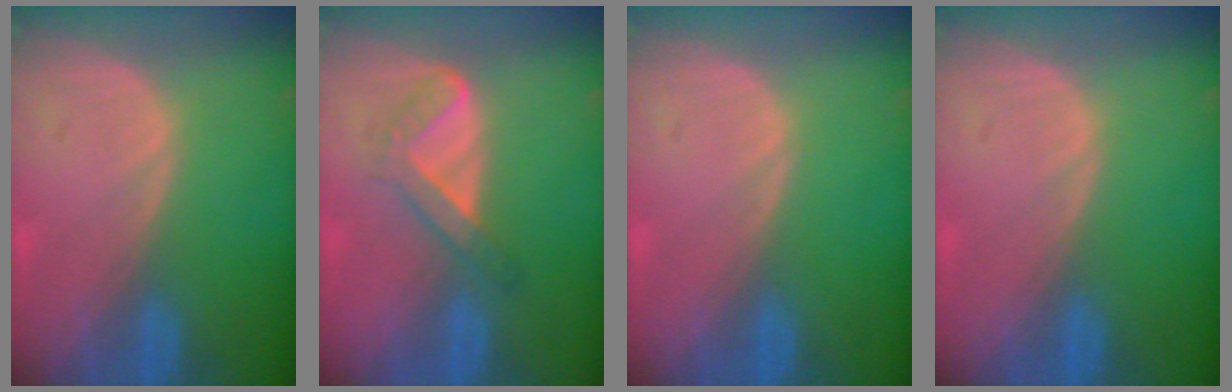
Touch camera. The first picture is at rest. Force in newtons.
{"total": 4.4, "press": 4.2, "slide": 1.3}
{"total": 0.0}
{"total": 0.0}